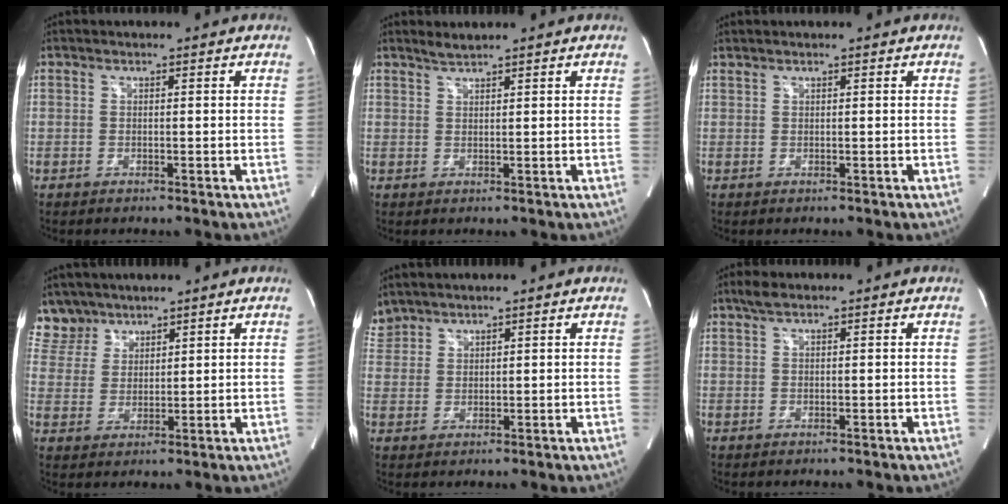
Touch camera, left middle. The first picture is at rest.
{"total": 1.5, "force": [1.5, -0.2, 0.4], "torque": [-0.009, 0.003, 0.033]}
{"total": 0.6, "force": [0.6, -0.1, 0.0], "torque": [-0.005, 0.004, 0.017]}
{"total": 5.9, "force": [5.1, 3.0, -0.3], "torque": [0.007, 0.006, 0.111]}
{"total": 3.9, "force": [3.6, 1.4, 0.0], "torque": [-0.010, 0.018, 0.081]}
{"total": 1.9, "force": [1.4, 0.5, 1.1], "torque": [-0.029, 0.013, 0.028]}